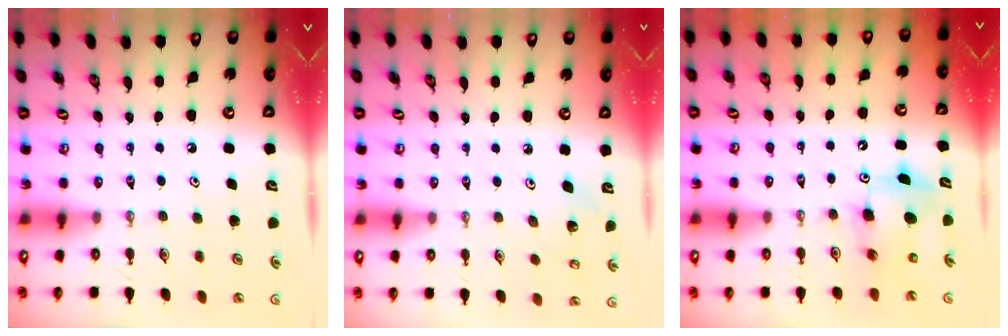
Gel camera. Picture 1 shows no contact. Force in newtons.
{"total": 5.0, "press": 4.7, "slide": 1.5}
{"total": 8.1, "press": 7.9, "slide": 1.8}